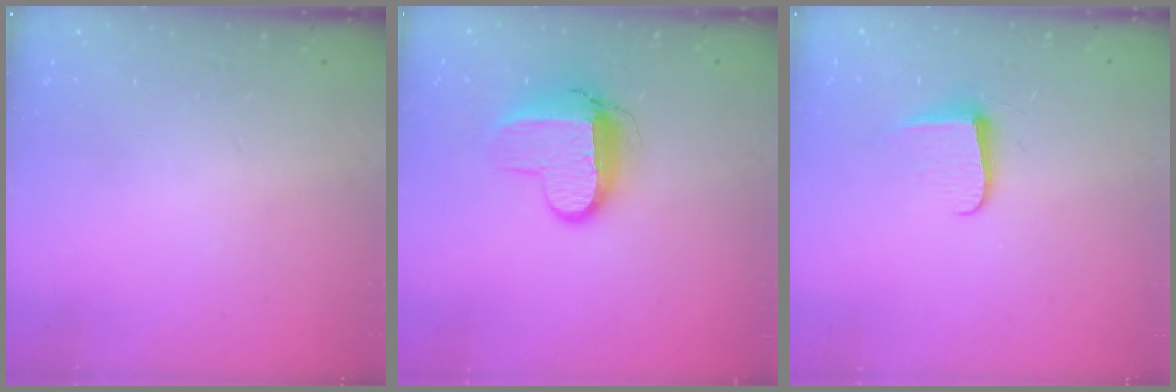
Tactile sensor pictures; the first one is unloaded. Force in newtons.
{"total": 11.1, "press": 11.0, "slide": 0.9}
{"total": 6.2, "press": 6.2, "slide": 0.7}